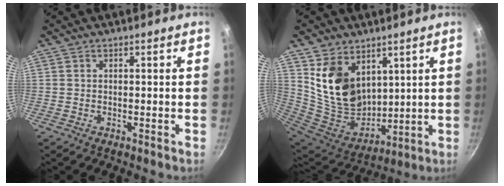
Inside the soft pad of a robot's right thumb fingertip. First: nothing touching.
{"total": 15.9, "force": [7.4, 11.1, 8.7], "torque": [-0.138, -0.065, 0.159]}